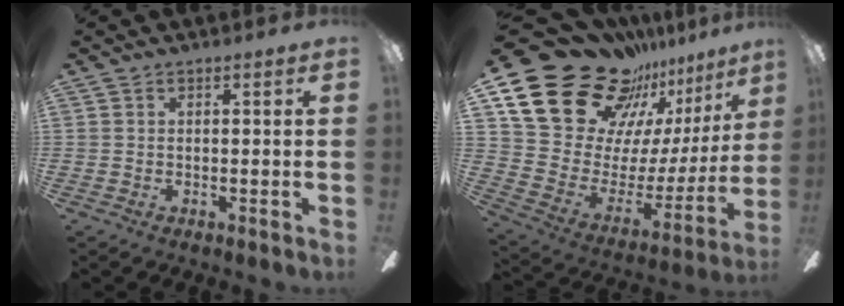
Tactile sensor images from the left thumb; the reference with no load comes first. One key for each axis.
{"total": 27.6, "fx": 19.5, "fy": 15.0, "fz": 12.6, "tx": -0.213, "ty": -0.133, "tz": 0.376}